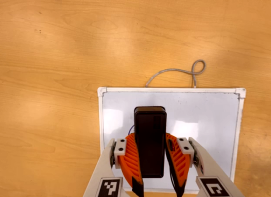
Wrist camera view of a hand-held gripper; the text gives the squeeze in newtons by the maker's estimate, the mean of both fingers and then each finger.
{"total": 8.2, "left": 6.2, "right": 10.3}